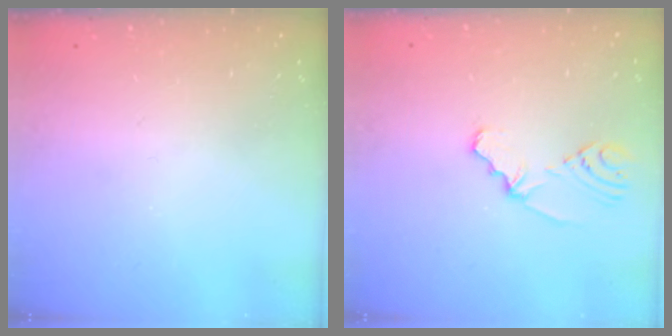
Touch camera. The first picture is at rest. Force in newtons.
{"total": 4.6, "press": 1.9, "slide": 4.2}